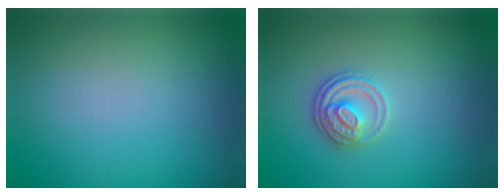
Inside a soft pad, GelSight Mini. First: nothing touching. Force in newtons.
{"total": 2.7, "press": 2.5, "slide": 1.0}